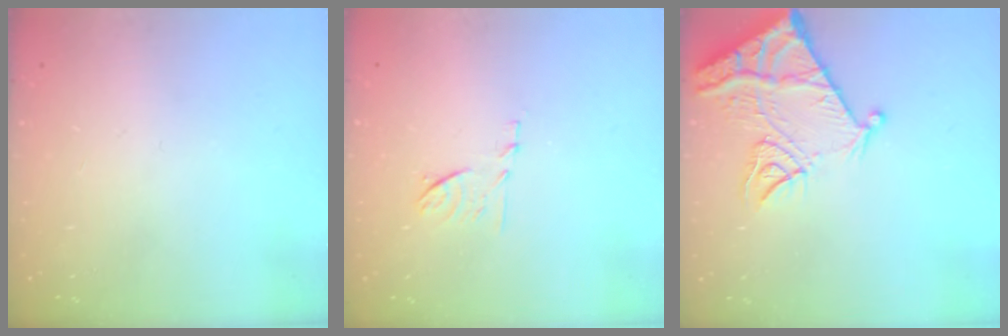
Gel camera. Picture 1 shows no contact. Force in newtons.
{"total": 6.9, "press": 6.8, "slide": 1.0}
{"total": 12.8, "press": 12.7, "slide": 1.2}